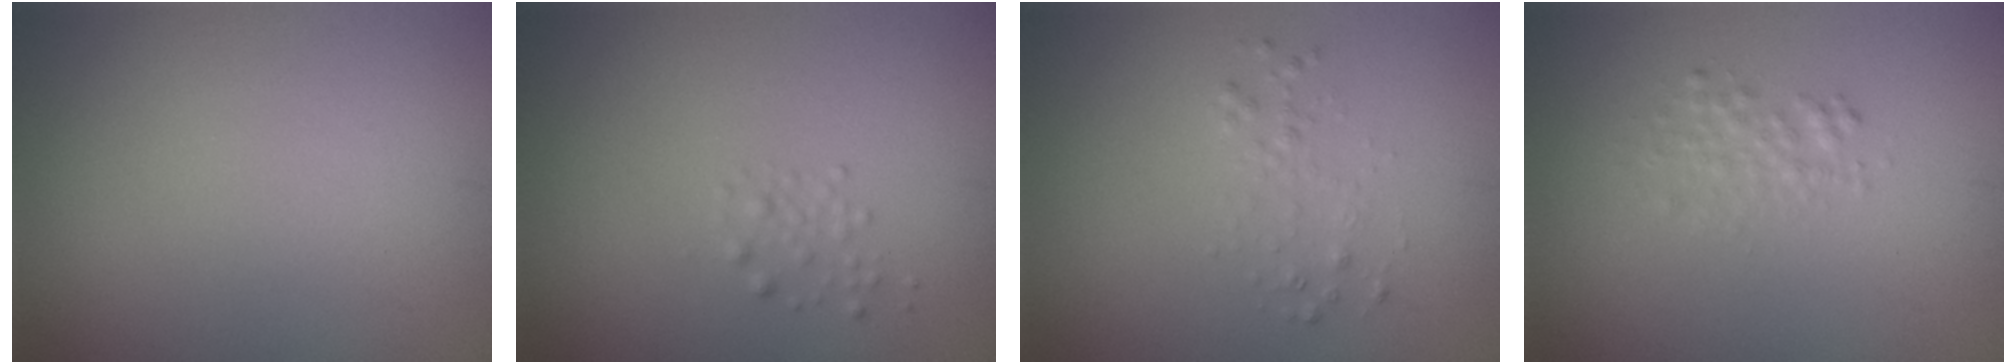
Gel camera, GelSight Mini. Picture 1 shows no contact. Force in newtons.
{"total": 0.9, "press": 0.9, "slide": 0.0}
{"total": 1.1, "press": 1.1, "slide": 0.1}
{"total": 1.6, "press": 1.6, "slide": 0.1}